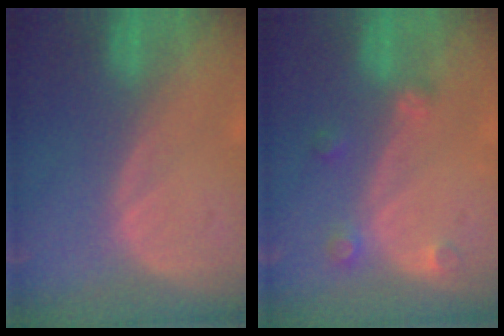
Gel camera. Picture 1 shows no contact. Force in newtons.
{"total": 2.6, "press": 2.6, "slide": 0.3}